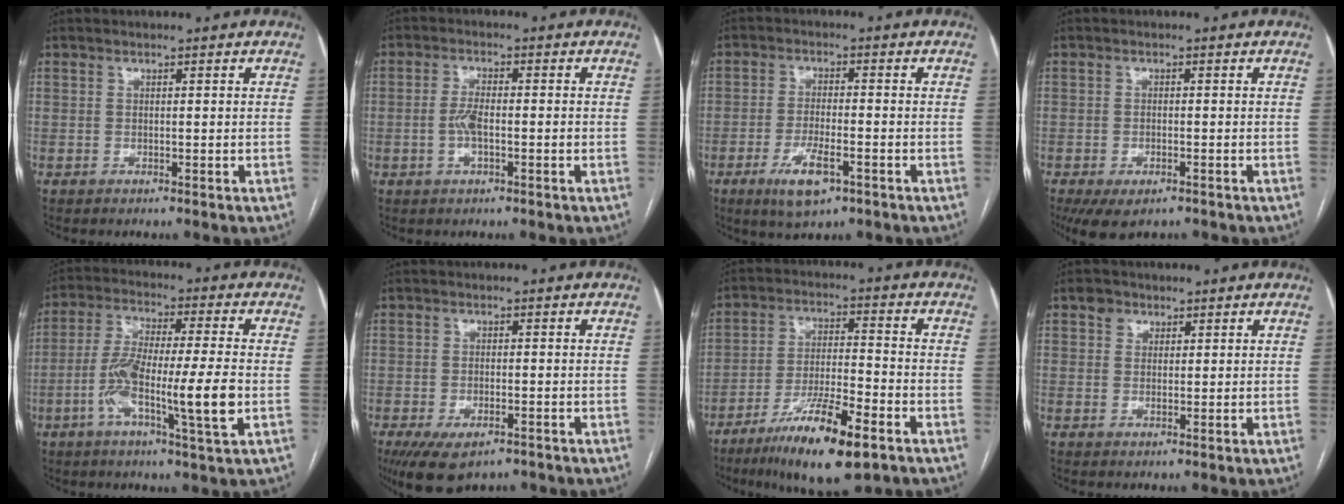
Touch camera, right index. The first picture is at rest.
{"total": 3.6, "force": [-0.8, 1.1, 3.3], "torque": [-0.072, 0.005, -0.013]}
{"total": 7.0, "force": [-3.5, 2.0, 5.7], "torque": [-0.108, -0.010, -0.055]}
{"total": 5.8, "force": [-3.8, 2.7, 3.4], "torque": [-0.055, -0.007, -0.058]}
{"total": 13.4, "force": [-3.3, 0.8, 13.0], "torque": [-0.241, 0.001, -0.062]}
{"total": 7.7, "force": [-5.0, 3.5, 4.7], "torque": [-0.078, -0.009, -0.077]}
{"total": 14.0, "force": [-8.4, 2.2, 11.0], "torque": [-0.202, -0.024, -0.141]}
{"total": 2.4, "force": [1.3, 2.0, 0.6], "torque": [-0.008, 0.004, 0.020]}